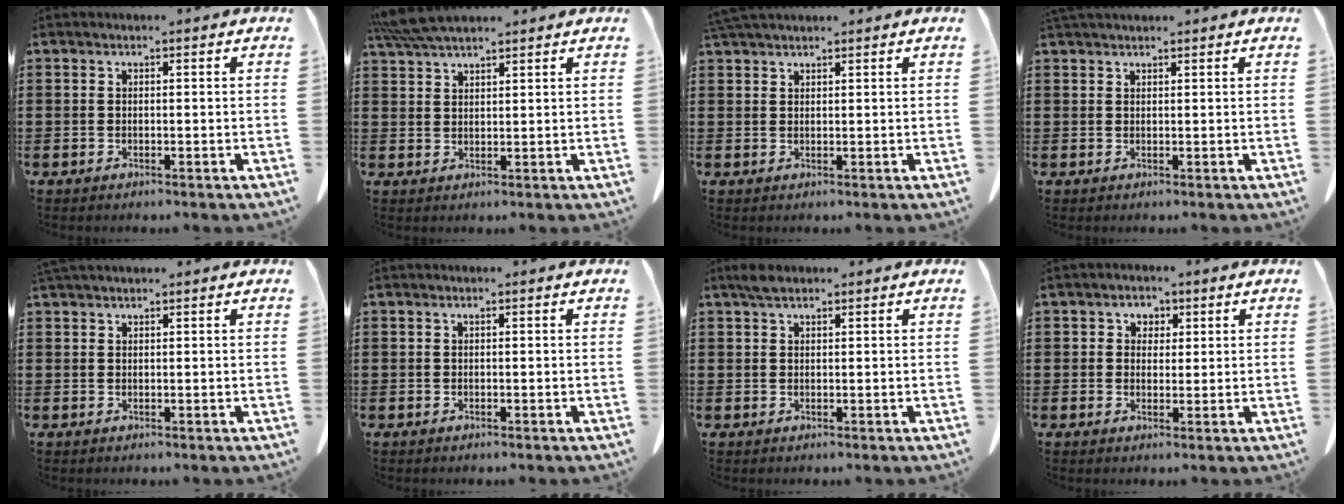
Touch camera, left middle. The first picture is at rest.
{"total": 5.2, "force": [4.5, 0.8, 2.4], "torque": [-0.059, -0.006, 0.086]}
{"total": 1.9, "force": [1.8, 0.3, 0.6], "torque": [-0.017, 0.001, 0.036]}
{"total": 1.2, "force": [1.1, 0.2, 0.3], "torque": [-0.008, 0.000, 0.022]}
{"total": 1.0, "force": [1.0, 0.1, 0.3], "torque": [-0.008, 0.000, 0.019]}
{"total": 0.0}
{"total": 2.0, "force": [1.5, 0.7, 1.1], "torque": [-0.025, 0.004, 0.027]}
{"total": 2.1, "force": [0.8, 1.9, 0.4], "torque": [-0.011, 0.009, 0.011]}